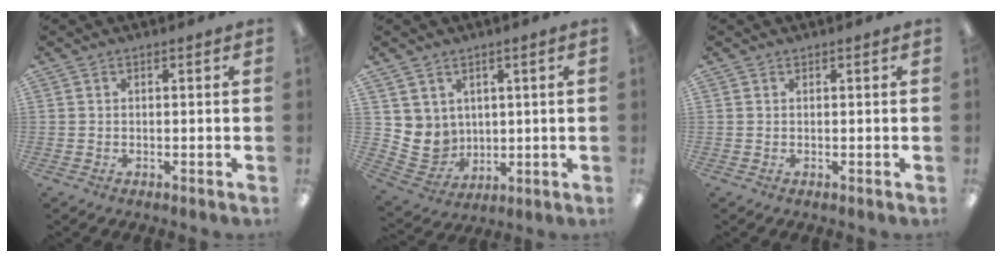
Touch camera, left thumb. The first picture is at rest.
{"total": 6.6, "force": [3.4, 5.7, -0.4], "torque": [-0.017, -0.026, 0.076]}
{"total": 0.0}